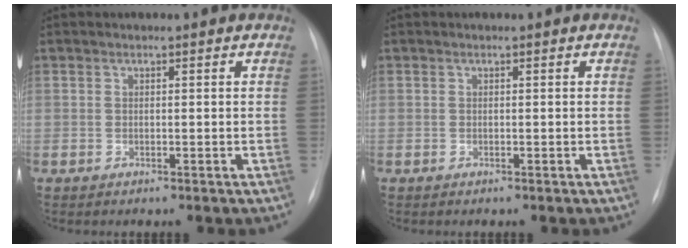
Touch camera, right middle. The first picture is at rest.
{"total": 0.0}